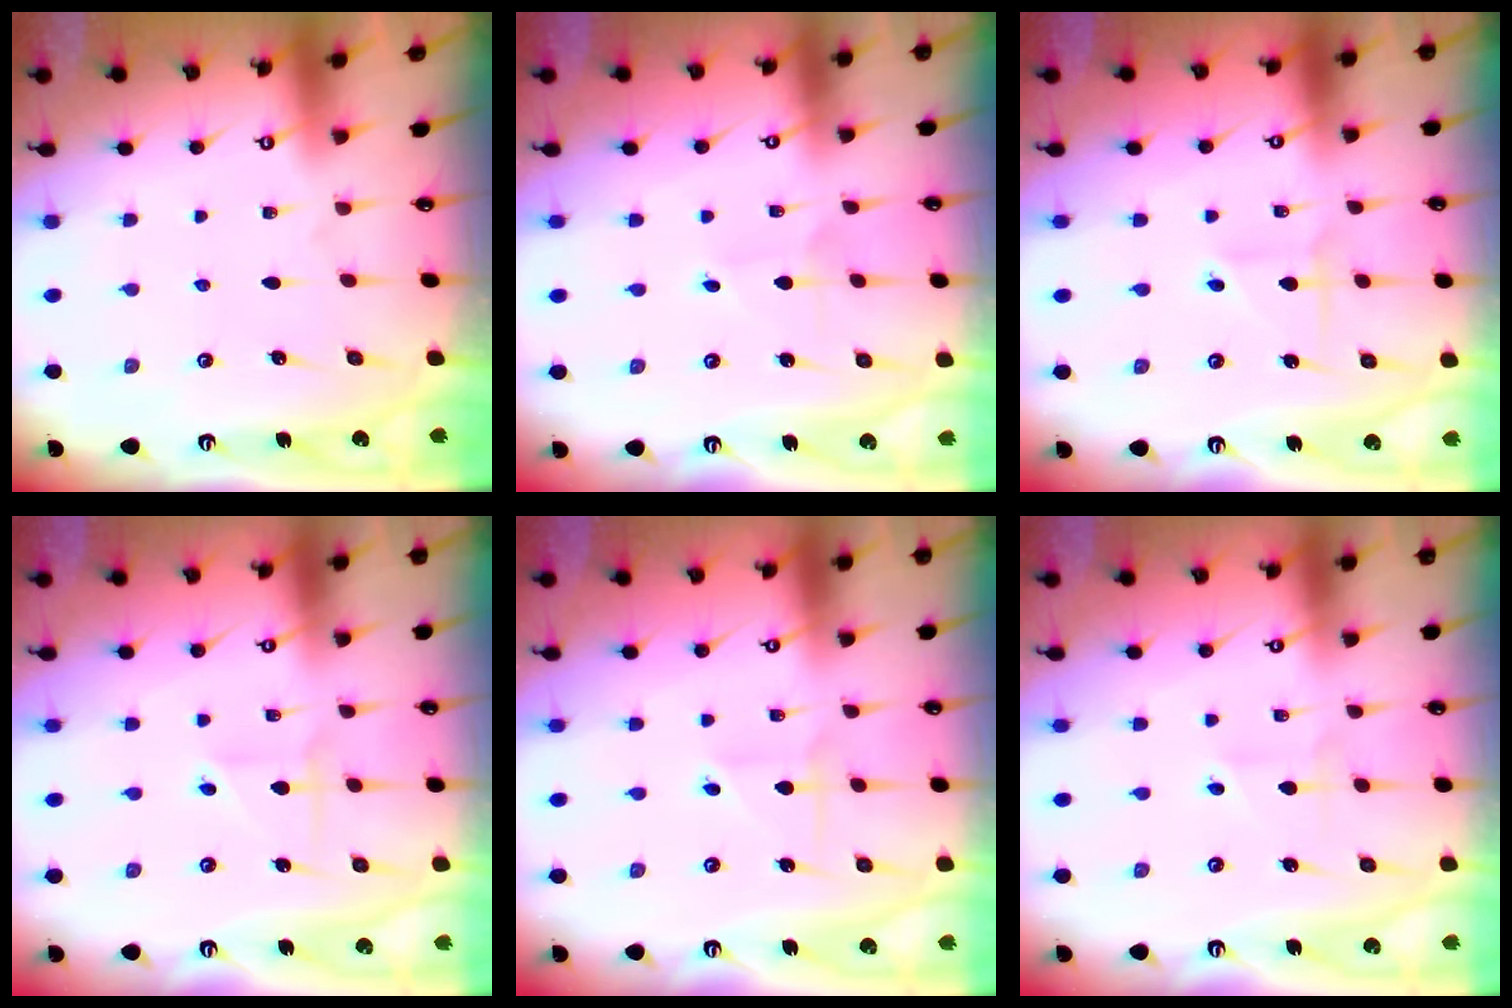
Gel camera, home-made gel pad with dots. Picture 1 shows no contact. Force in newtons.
{"total": 1.2, "press": 1.2, "slide": 0.1}
{"total": 2.0, "press": 2.0, "slide": 0.1}
{"total": 2.6, "press": 2.6, "slide": 0.3}
{"total": 2.6, "press": 2.6, "slide": 0.2}
{"total": 1.6, "press": 1.5, "slide": 0.5}